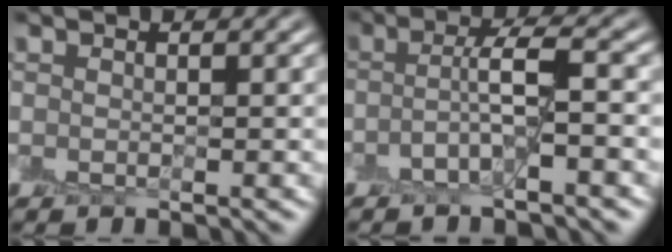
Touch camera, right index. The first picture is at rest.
{"total": 3.1, "force": [-0.8, 0.3, 3.0], "torque": [-0.057, 0.016, -0.026]}